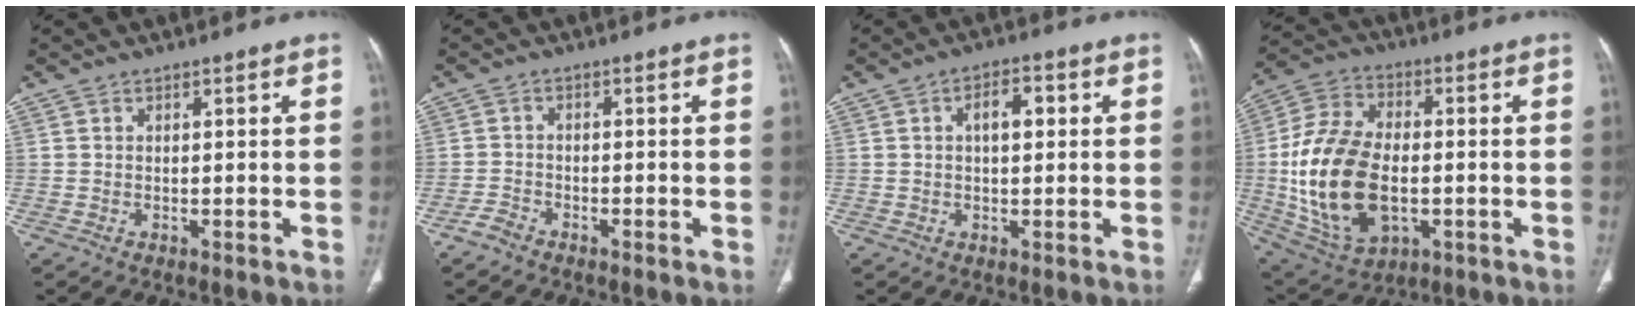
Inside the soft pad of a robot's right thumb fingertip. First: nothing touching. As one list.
[{"total": 2.0, "force": [-1.8, 0.6, 0.7], "torque": [-0.016, -0.001, -0.040]}, {"total": 4.7, "force": [1.0, 2.5, 3.9], "torque": [-0.049, 0.010, 0.011]}, {"total": 21.2, "force": [-2.2, 12.8, 16.7], "torque": [-0.326, 0.006, -0.026]}]